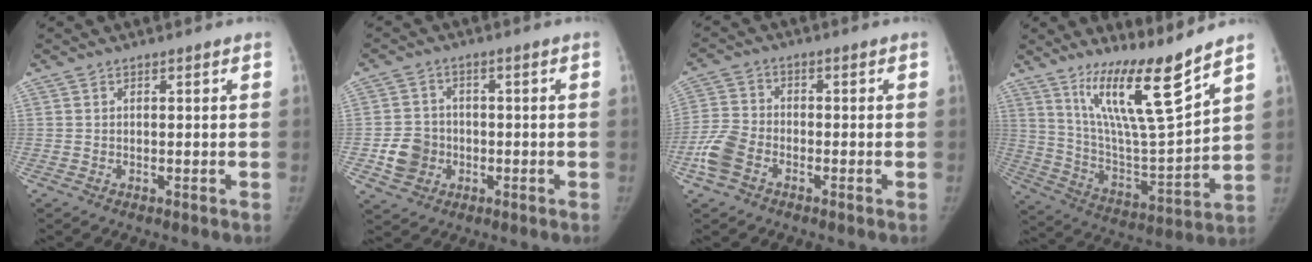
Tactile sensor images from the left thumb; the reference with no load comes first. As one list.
[{"total": 6.5, "force": [-1.6, 5.8, 2.5], "torque": [-0.024, 0.014, -0.027]}, {"total": 7.0, "force": [-3.4, 4.5, 4.2], "torque": [-0.096, 0.013, -0.072]}, {"total": 17.5, "force": [12.0, 1.7, 12.6], "torque": [-0.197, -0.083, 0.222]}]